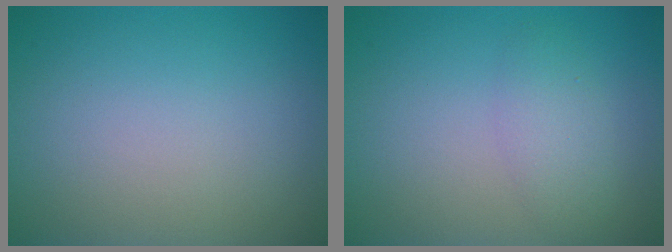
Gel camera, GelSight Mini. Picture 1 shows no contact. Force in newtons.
{"total": 2.2, "press": 2.2, "slide": 0.1}